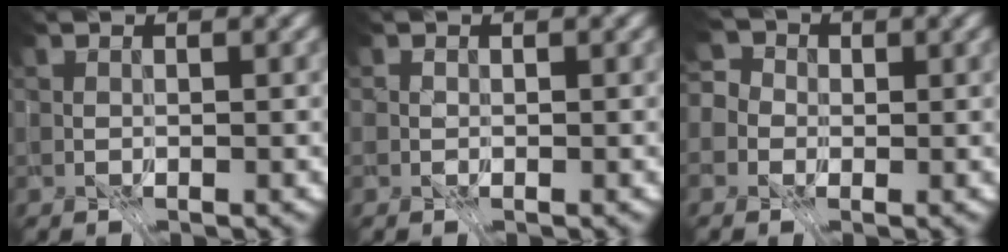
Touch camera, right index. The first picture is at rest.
{"total": 1.9, "force": [0.9, 1.4, 1.0], "torque": [-0.009, 0.008, -0.002]}
{"total": 5.1, "force": [2.1, 3.8, 2.7], "torque": [-0.023, 0.015, -0.015]}